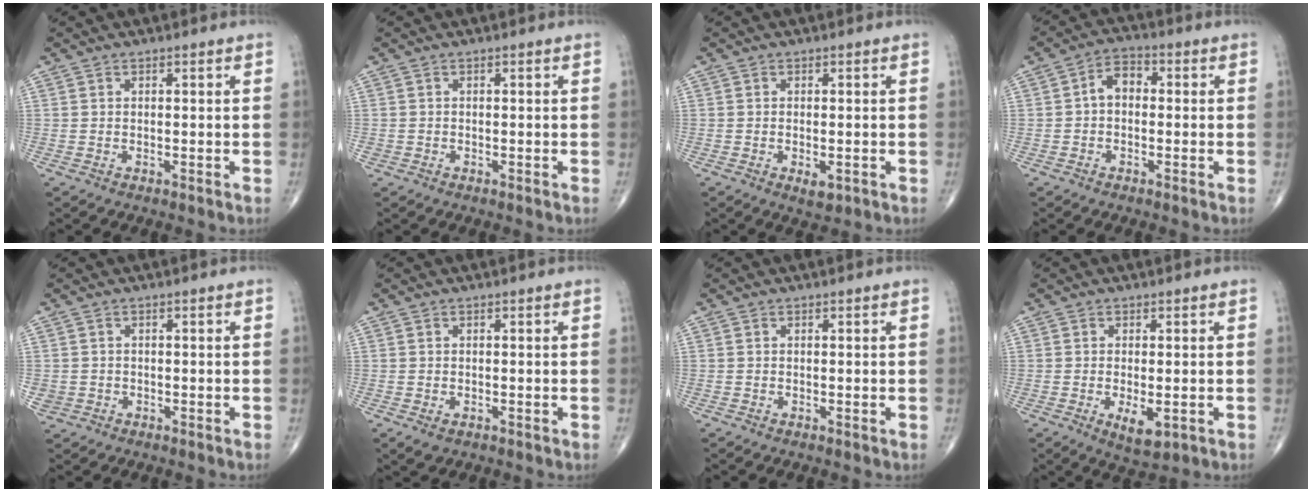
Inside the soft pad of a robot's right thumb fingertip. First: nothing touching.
{"total": 0.6, "force": [-0.2, 0.5, 0.1], "torque": [-0.002, 0.003, -0.003]}
{"total": 2.5, "force": [-0.8, 1.2, 2.1], "torque": [-0.031, -0.004, -0.010]}
{"total": 5.1, "force": [0.0, 3.5, 3.7], "torque": [-0.049, 0.021, -0.011]}
{"total": 2.7, "force": [-0.6, 2.4, 1.0], "torque": [-0.022, 0.006, -0.005]}
{"total": 1.7, "force": [-0.6, 1.2, 1.0], "torque": [-0.015, -0.003, -0.004]}
{"total": 0.0}
{"total": 4.9, "force": [-1.3, 2.0, 4.2], "torque": [-0.067, -0.011, -0.014]}